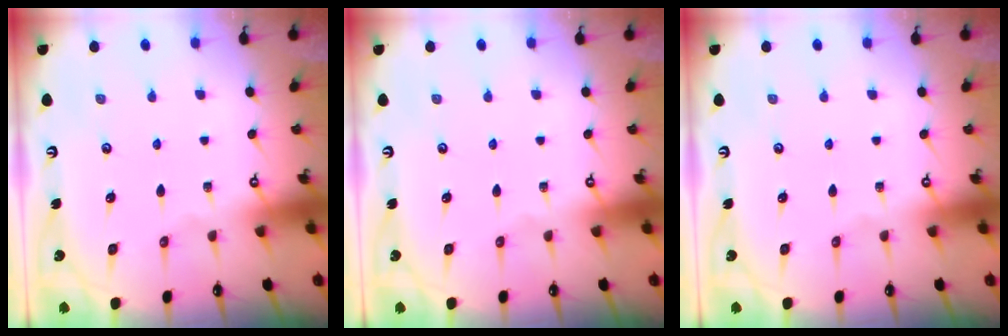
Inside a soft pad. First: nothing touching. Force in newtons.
{"total": 0.0}
{"total": 0.0}